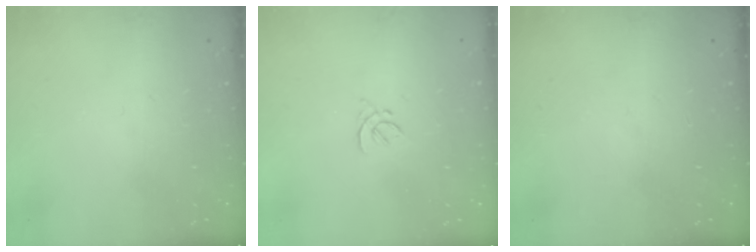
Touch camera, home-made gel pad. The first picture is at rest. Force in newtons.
{"total": 2.0, "press": 1.9, "slide": 0.7}
{"total": 0.0}